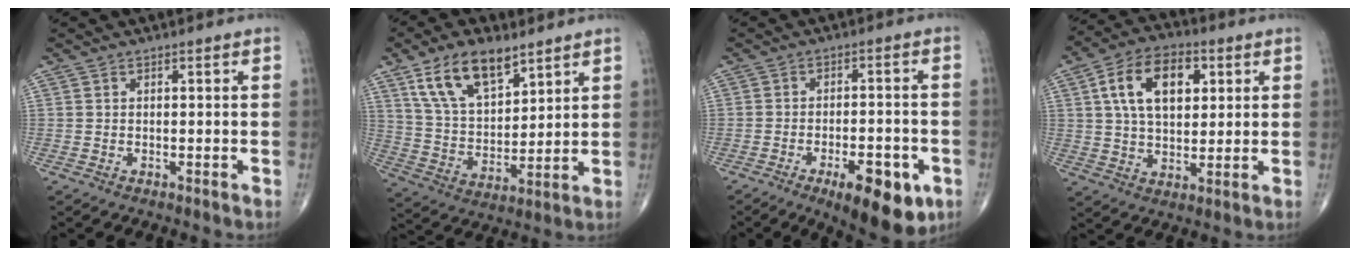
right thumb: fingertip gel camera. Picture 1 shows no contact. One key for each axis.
{"total": 14.7, "fx": 8.8, "fy": 7.2, "fz": 9.2, "tx": -0.141, "ty": -0.035, "tz": 0.172}
{"total": 12.9, "fx": -6.0, "fy": 5.0, "fz": 10.3, "tx": -0.128, "ty": 0.013, "tz": -0.077}
{"total": 14.1, "fx": 4.3, "fy": 8.5, "fz": 10.4, "tx": -0.157, "ty": 0.001, "tz": 0.071}